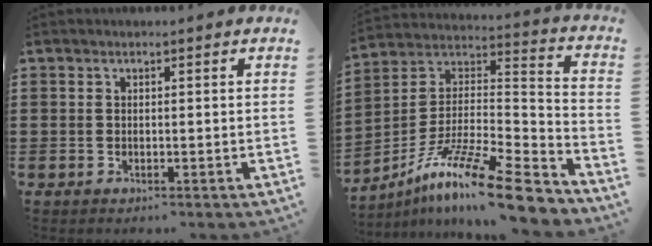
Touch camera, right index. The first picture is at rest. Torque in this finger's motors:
{"motor_torque": [1.08, 0.94, 0.38, 0.10]}